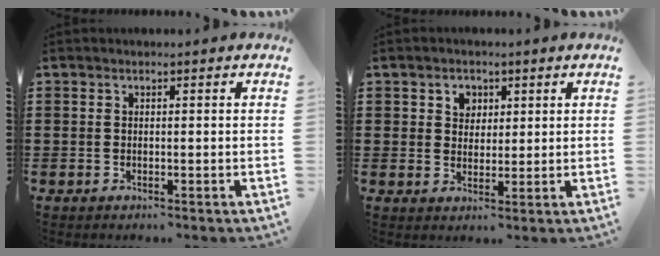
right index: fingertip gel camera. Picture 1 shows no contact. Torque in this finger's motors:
{"motor_torque": [0.14, -0.14, 0.06, 0.04]}